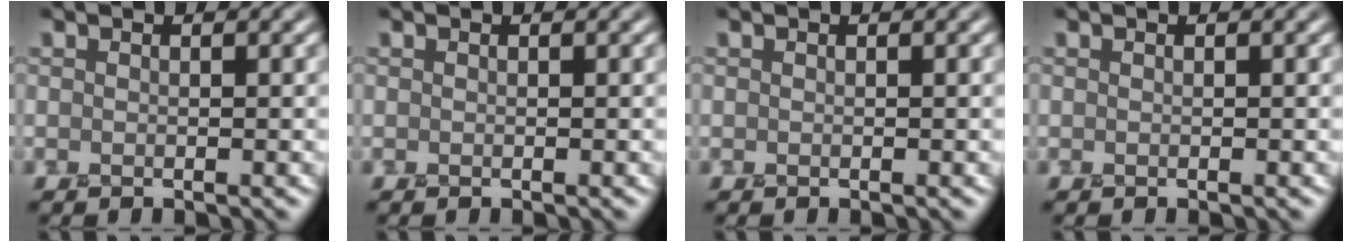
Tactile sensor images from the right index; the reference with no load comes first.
{"total": 0.0}
{"total": 0.0}
{"total": 0.0}